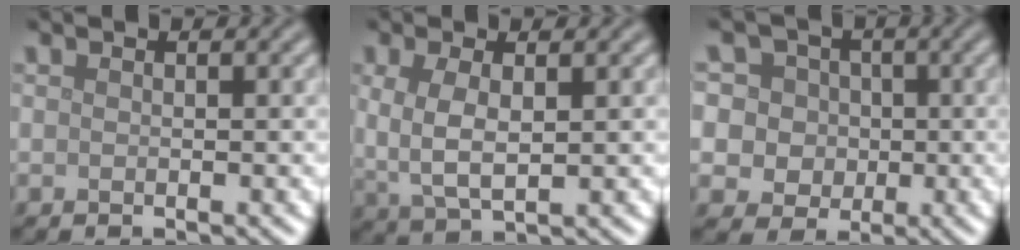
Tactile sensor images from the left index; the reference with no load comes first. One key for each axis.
{"total": 3.7, "fx": 0.4, "fy": 1.7, "fz": 3.2, "tx": -0.074, "ty": -0.001, "tz": 0.011}
{"total": 8.0, "fx": 2.3, "fy": 6.9, "fz": 3.2, "tx": -0.047, "ty": 0.025, "tz": 0.012}